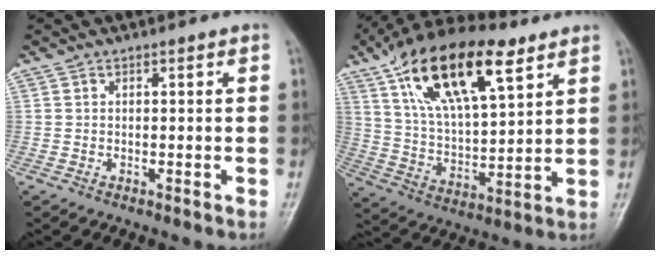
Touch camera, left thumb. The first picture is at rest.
{"total": 21.9, "force": [11.4, 8.9, 16.4], "torque": [-0.274, -0.022, 0.206]}